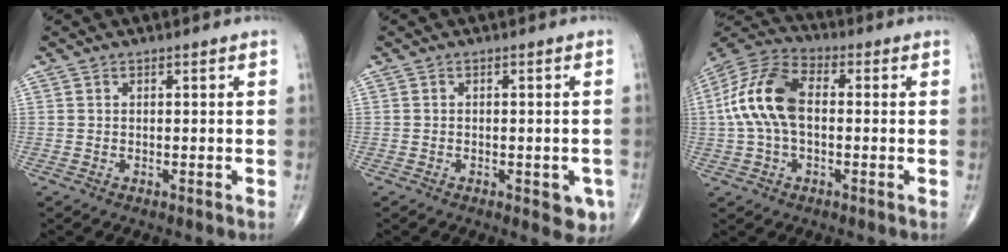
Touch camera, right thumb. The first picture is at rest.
{"total": 4.4, "force": [-1.7, 2.1, 3.4], "torque": [-0.022, -0.002, -0.018]}
{"total": 13.8, "force": [0.4, 8.1, 11.2], "torque": [-0.230, 0.034, -0.003]}